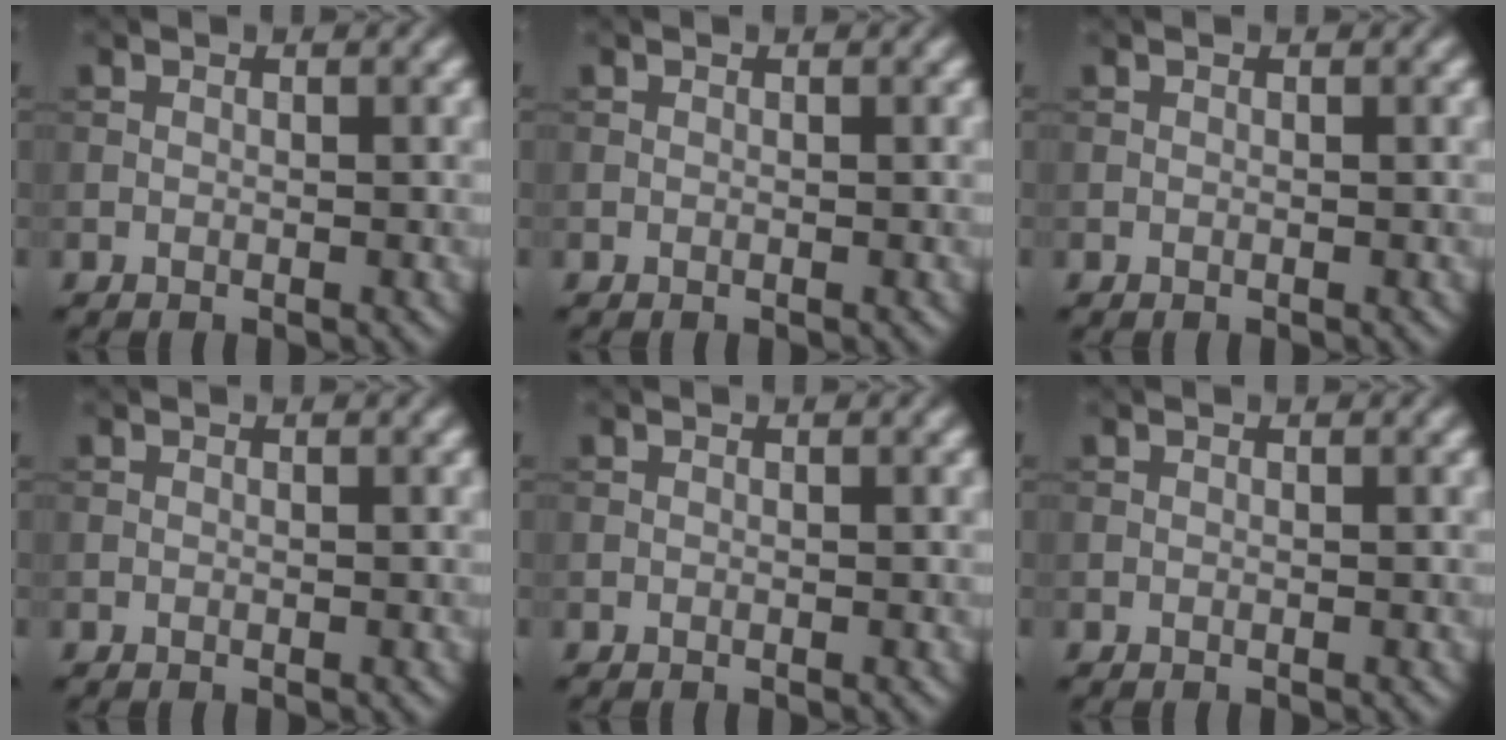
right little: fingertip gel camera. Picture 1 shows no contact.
{"total": 0.0}
{"total": 0.0}
{"total": 0.0}
{"total": 0.0}
{"total": 0.0}